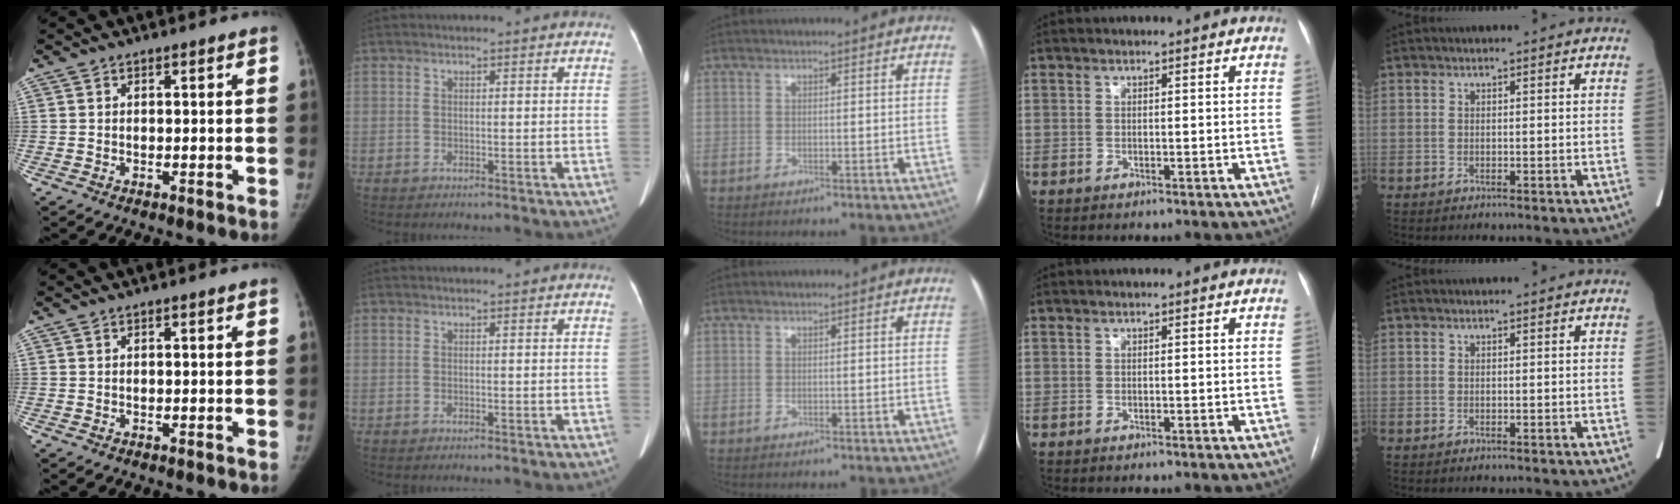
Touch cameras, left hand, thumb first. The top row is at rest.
{}